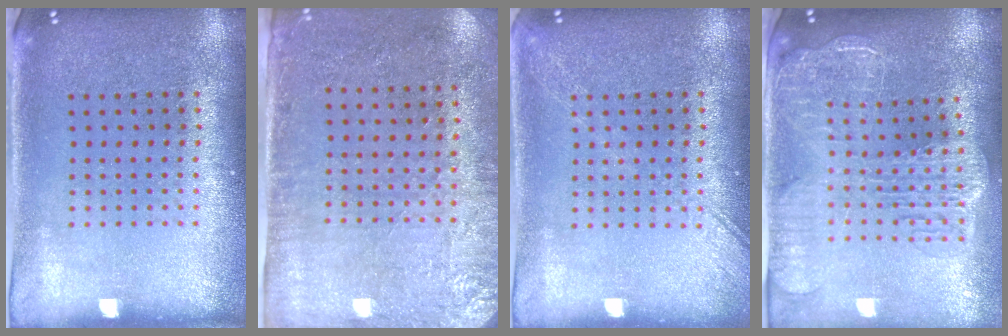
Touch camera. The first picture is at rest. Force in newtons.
{"total": 2.8, "press": 2.3, "slide": 1.6}
{"total": 1.8, "press": 1.8, "slide": 0.2}
{"total": 2.8, "press": 2.3, "slide": 1.6}